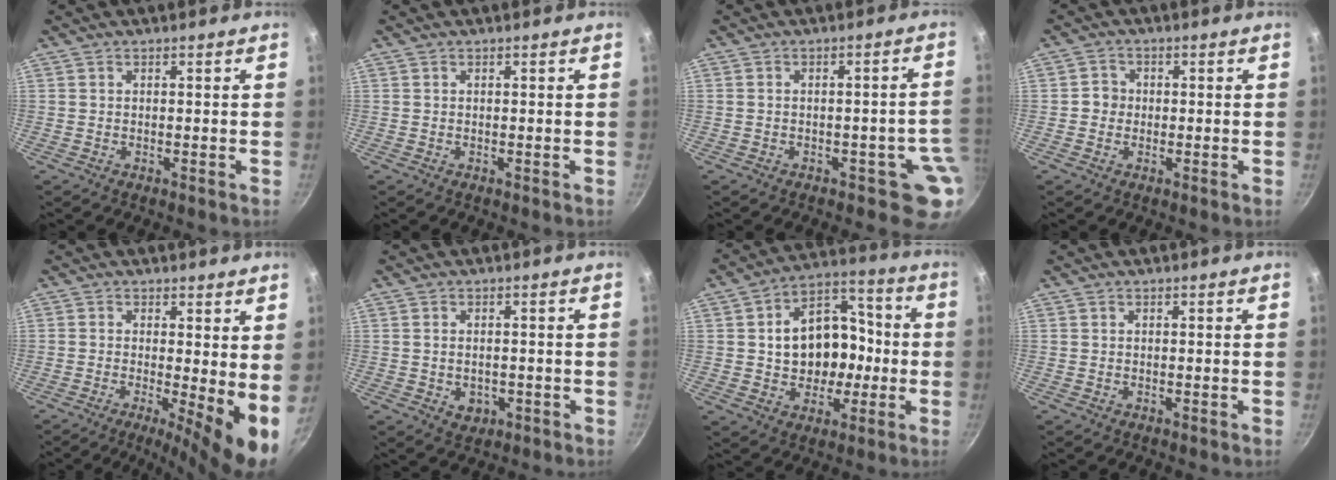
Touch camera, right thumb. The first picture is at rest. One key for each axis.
{"total": 0.0}
{"total": 5.0, "fx": -1.9, "fy": 2.9, "fz": 3.7, "tx": 0.006, "ty": 0.032, "tz": -0.021}
{"total": 2.7, "fx": -0.3, "fy": 2.6, "fz": 0.8, "tx": 0.005, "ty": 0.007, "tz": -0.011}
{"total": 8.8, "fx": -0.4, "fy": 2.1, "fz": 8.6, "tx": -0.119, "ty": -0.017, "tz": -0.009}
{"total": 3.5, "fx": -0.8, "fy": 2.6, "fz": 2.2, "tx": -0.030, "ty": 0.002, "tz": -0.004}
{"total": 16.3, "fx": -0.6, "fy": 12.5, "fz": 10.3, "tx": -0.122, "ty": 0.044, "tz": -0.006}
{"total": 0.0}